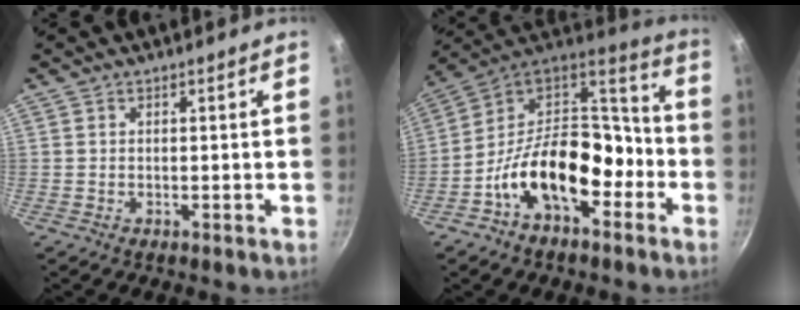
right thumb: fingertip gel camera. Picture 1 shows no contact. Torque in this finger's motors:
{"motor_torque": [2.48, 2.53, 1.46, -1.31, 0.50]}